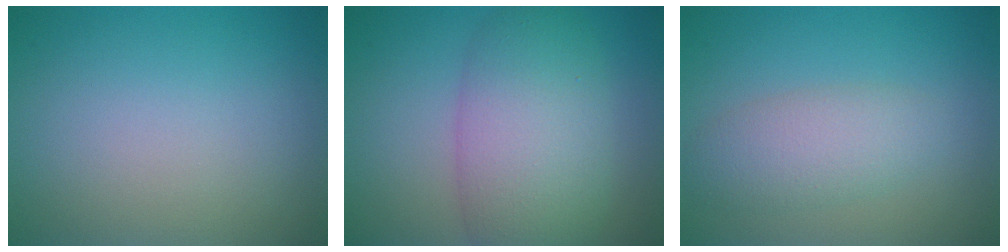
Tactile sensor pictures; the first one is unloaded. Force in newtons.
{"total": 7.5, "press": 7.4, "slide": 0.2}
{"total": 3.5, "press": 3.5, "slide": 0.1}